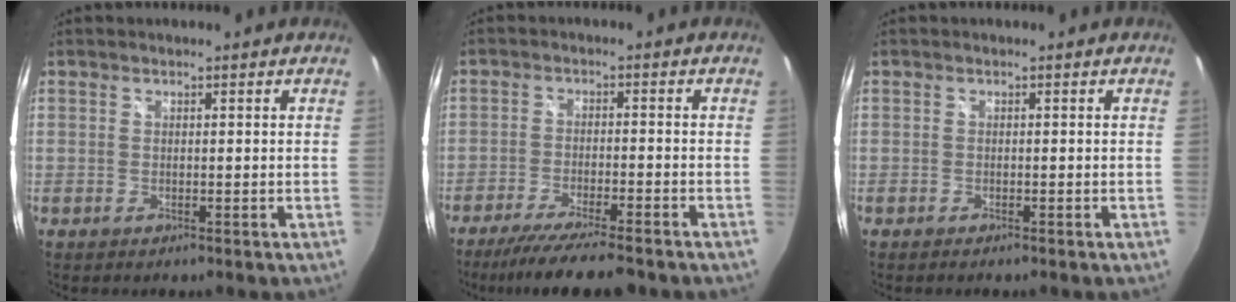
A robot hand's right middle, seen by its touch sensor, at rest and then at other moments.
{"total": 11.6, "force": [-9.9, 0.9, 6.0], "torque": [-0.123, -0.024, -0.158]}
{"total": 0.7, "force": [-0.7, 0.2, 0.3], "torque": [-0.006, -0.004, -0.013]}